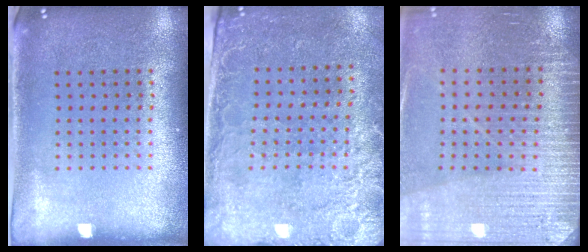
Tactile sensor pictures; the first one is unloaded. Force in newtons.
{"total": 2.6, "press": 2.3, "slide": 1.3}
{"total": 3.5, "press": 3.4, "slide": 0.3}